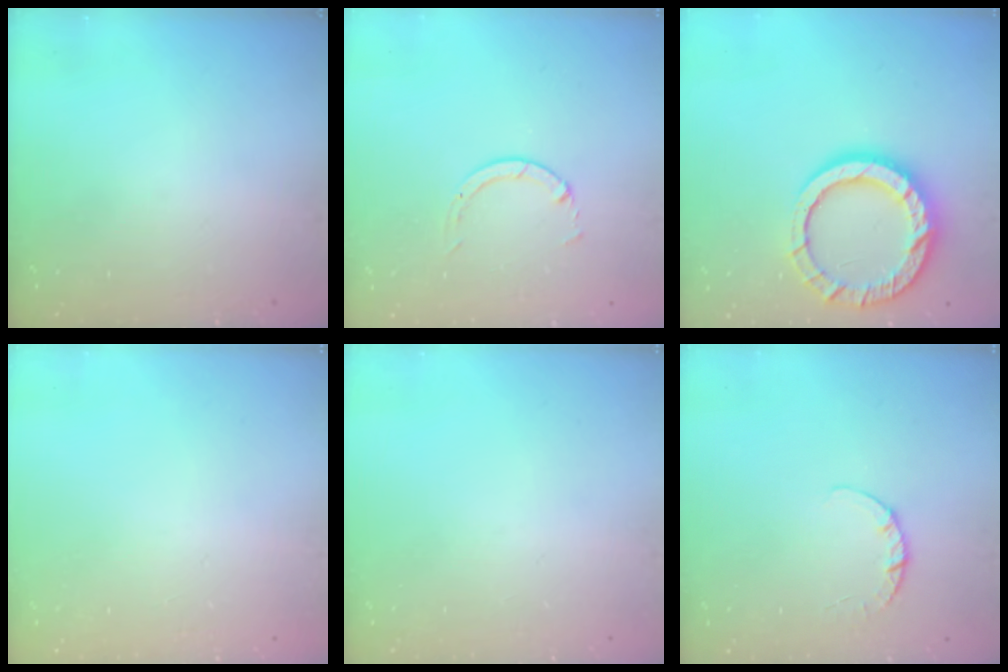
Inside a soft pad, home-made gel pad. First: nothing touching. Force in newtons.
{"total": 1.3, "press": 1.2, "slide": 0.3}
{"total": 14.6, "press": 14.5, "slide": 1.3}
{"total": 2.5, "press": 2.5, "slide": 0.2}
{"total": 0.0}
{"total": 2.7, "press": 2.7, "slide": 0.4}